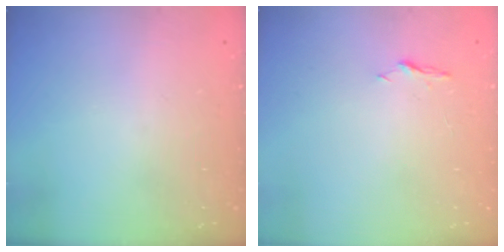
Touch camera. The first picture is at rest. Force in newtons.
{"total": 3.7, "press": 3.7, "slide": 0.5}